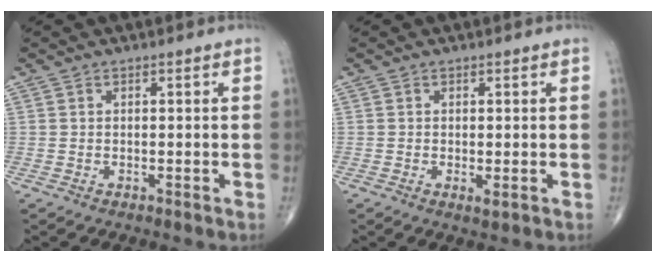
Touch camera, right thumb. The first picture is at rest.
{"total": 1.4, "force": [-0.2, 0.4, 1.3], "torque": [-0.027, -0.007, -0.004]}